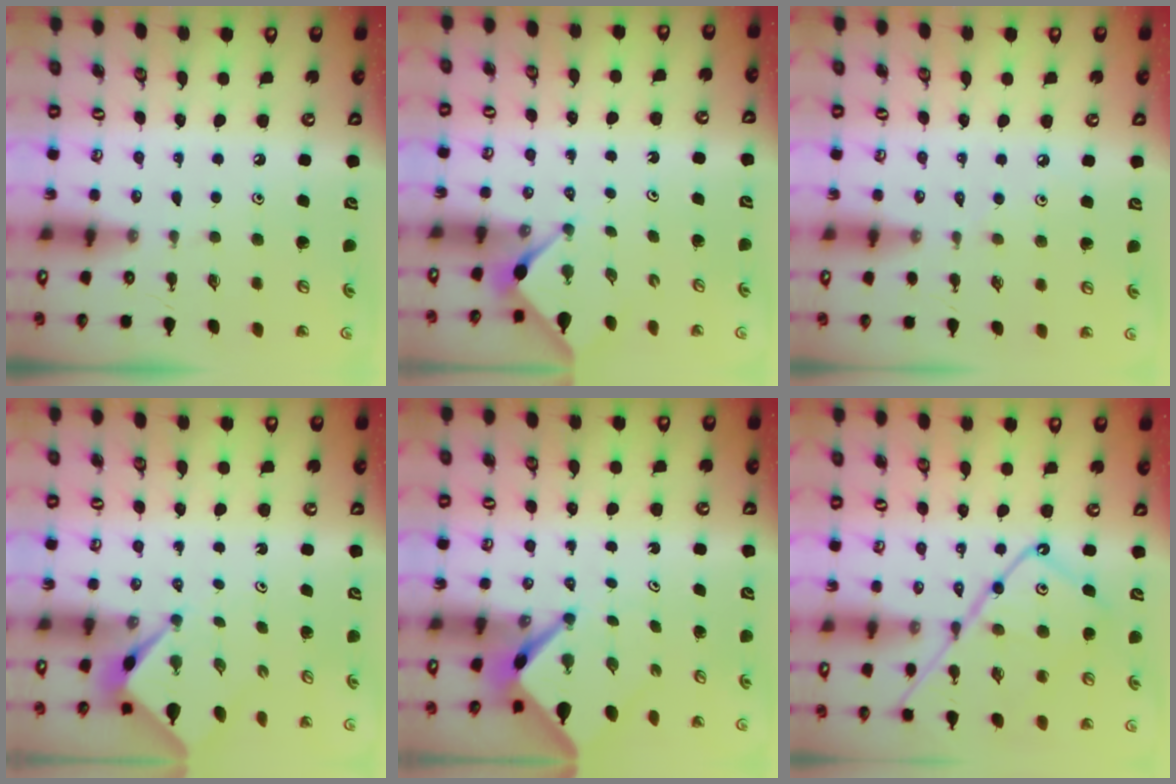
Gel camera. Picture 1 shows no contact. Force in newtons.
{"total": 3.0, "press": 3.0, "slide": 0.3}
{"total": 2.9, "press": 2.9, "slide": 0.6}
{"total": 2.6, "press": 2.6, "slide": 0.3}
{"total": 3.6, "press": 3.6, "slide": 0.2}
{"total": 15.9, "press": 15.8, "slide": 1.7}